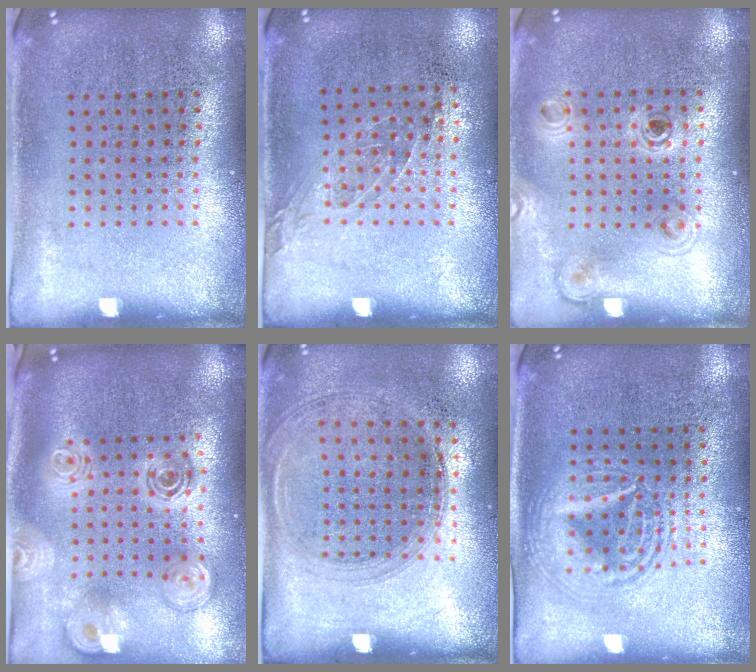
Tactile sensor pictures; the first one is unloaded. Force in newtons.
{"total": 1.0, "press": 0.7, "slide": 0.6}
{"total": 1.1, "press": 1.1, "slide": 0.3}
{"total": 2.6, "press": 1.9, "slide": 1.8}
{"total": 1.4, "press": 1.2, "slide": 0.6}
{"total": 2.2, "press": 2.2, "slide": 0.2}